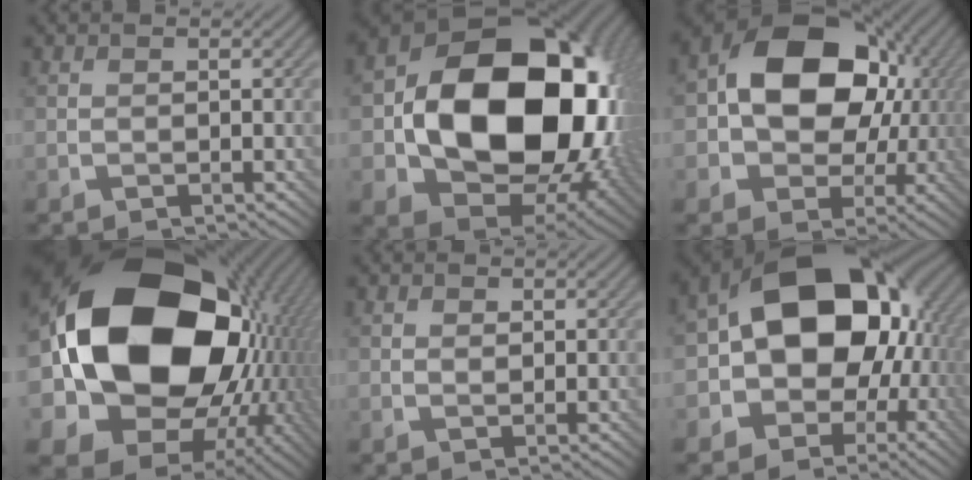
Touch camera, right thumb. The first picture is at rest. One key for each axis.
{"total": 20.2, "fx": 0.6, "fy": 14.8, "fz": 13.8, "tx": -0.265, "ty": -0.042, "tz": 0.043}
{"total": 15.5, "fx": 1.8, "fy": 11.4, "fz": 10.3, "tx": -0.161, "ty": 0.012, "tz": 0.024}
{"total": 23.8, "fx": 2.5, "fy": 17.8, "fz": 15.6, "tx": -0.328, "ty": -0.060, "tz": 0.077}
{"total": 1.0, "fx": 0.5, "fy": 0.6, "fz": 0.6, "tx": -0.009, "ty": -0.003, "tz": 0.010}
{"total": 17.3, "fx": -0.4, "fy": 12.9, "fz": 11.5, "tx": -0.177, "ty": -0.003, "tz": -0.016}